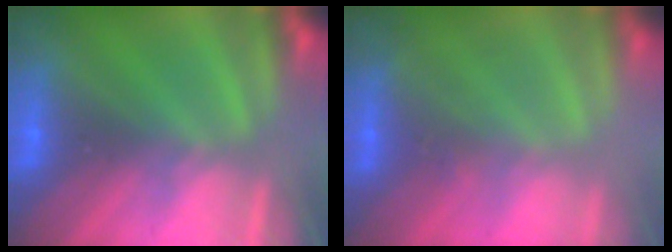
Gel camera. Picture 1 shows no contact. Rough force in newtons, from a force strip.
{"total": 2.8}